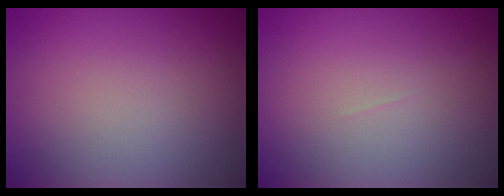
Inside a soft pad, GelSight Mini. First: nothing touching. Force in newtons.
{"total": 0.0}